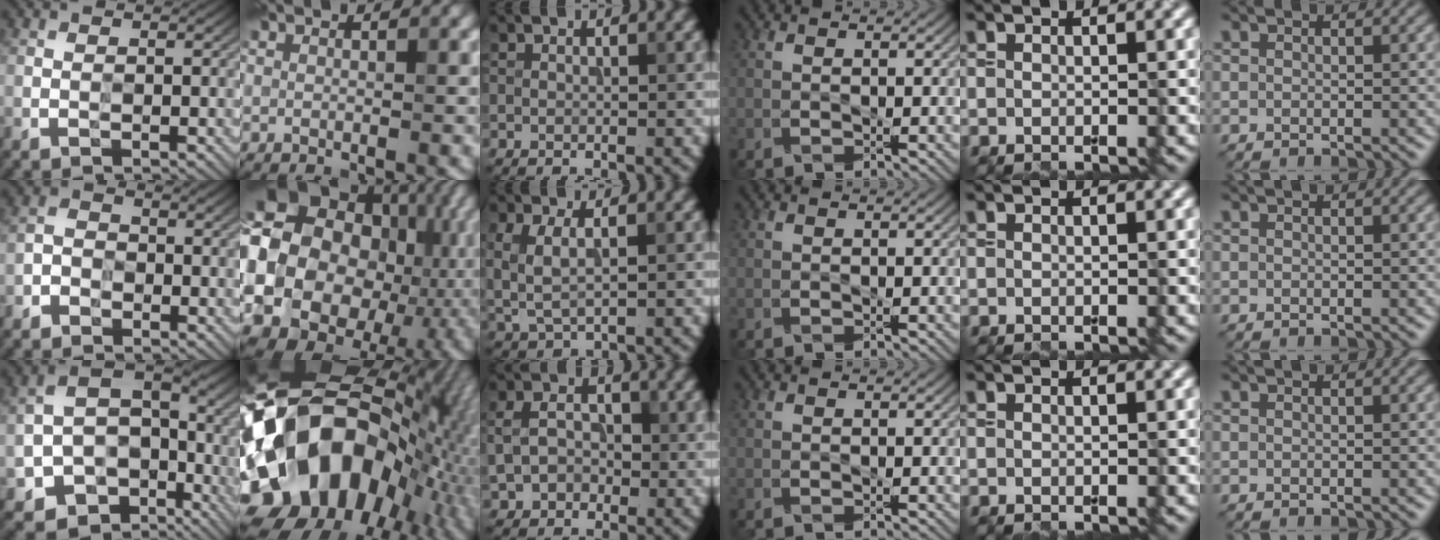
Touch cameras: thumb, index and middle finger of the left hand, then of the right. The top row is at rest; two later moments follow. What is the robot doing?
{"motion": "wipe", "object": "paper plate"}